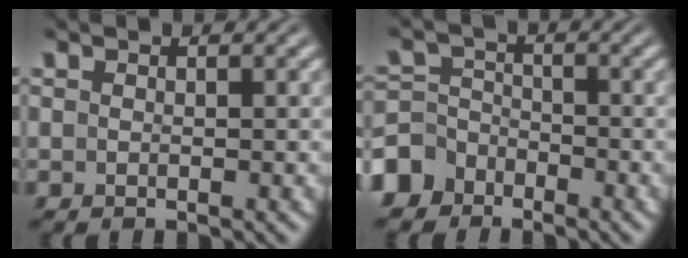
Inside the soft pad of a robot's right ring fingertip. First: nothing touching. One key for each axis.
{"total": 5.2, "fx": -3.4, "fy": 3.7, "fz": 1.4, "tx": -0.039, "ty": -0.033, "tz": -0.045}